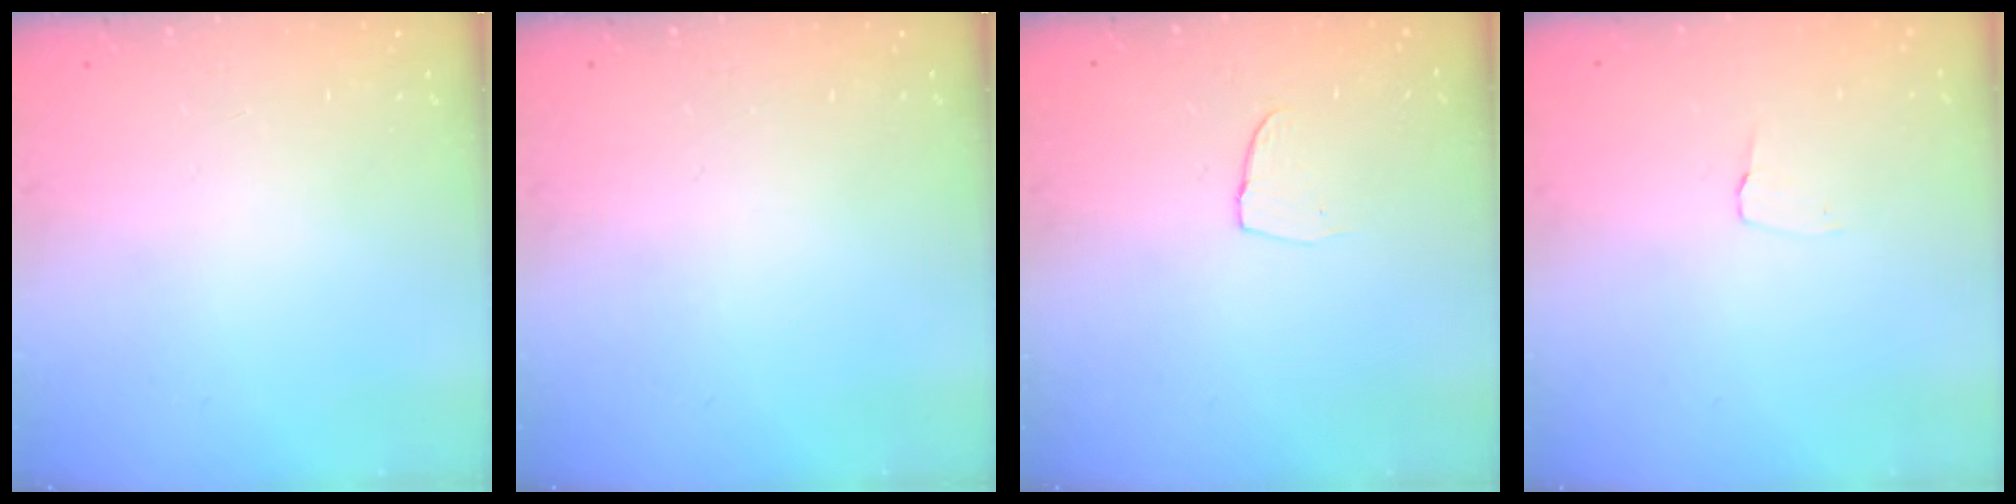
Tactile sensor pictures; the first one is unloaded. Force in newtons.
{"total": 0.0}
{"total": 3.8, "press": 3.8, "slide": 0.3}
{"total": 2.6, "press": 2.6, "slide": 0.2}